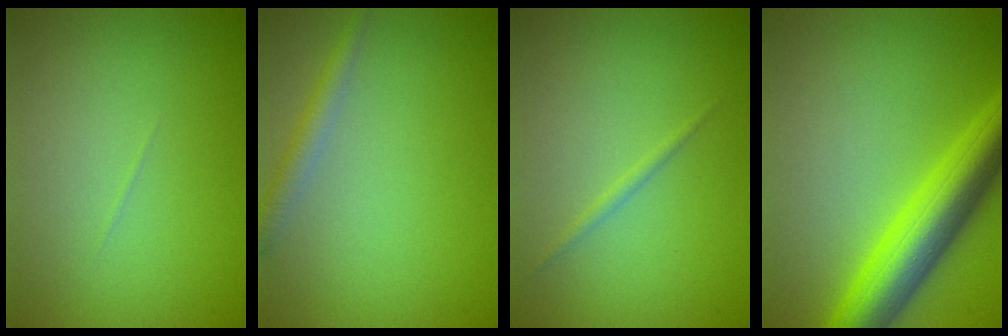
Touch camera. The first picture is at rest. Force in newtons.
{"total": 1.8, "press": 1.8, "slide": 0.1}
{"total": 0.7, "press": 0.7, "slide": 0.1}
{"total": 7.6, "press": 7.6, "slide": 0.2}